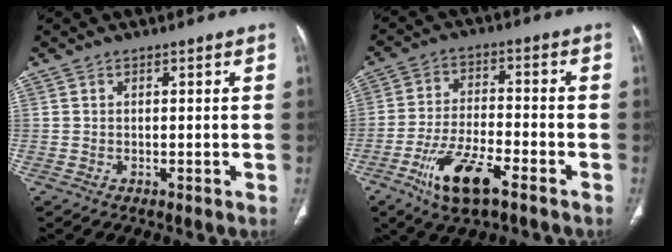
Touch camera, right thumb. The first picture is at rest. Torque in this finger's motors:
{"motor_torque": [1.77, 1.39, 1.12, -1.34, 0.23]}